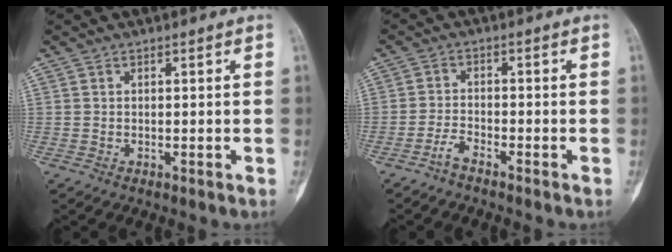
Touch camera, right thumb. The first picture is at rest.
{"total": 2.4, "force": [-2.1, 0.4, 1.1], "torque": [-0.032, 0.014, -0.045]}